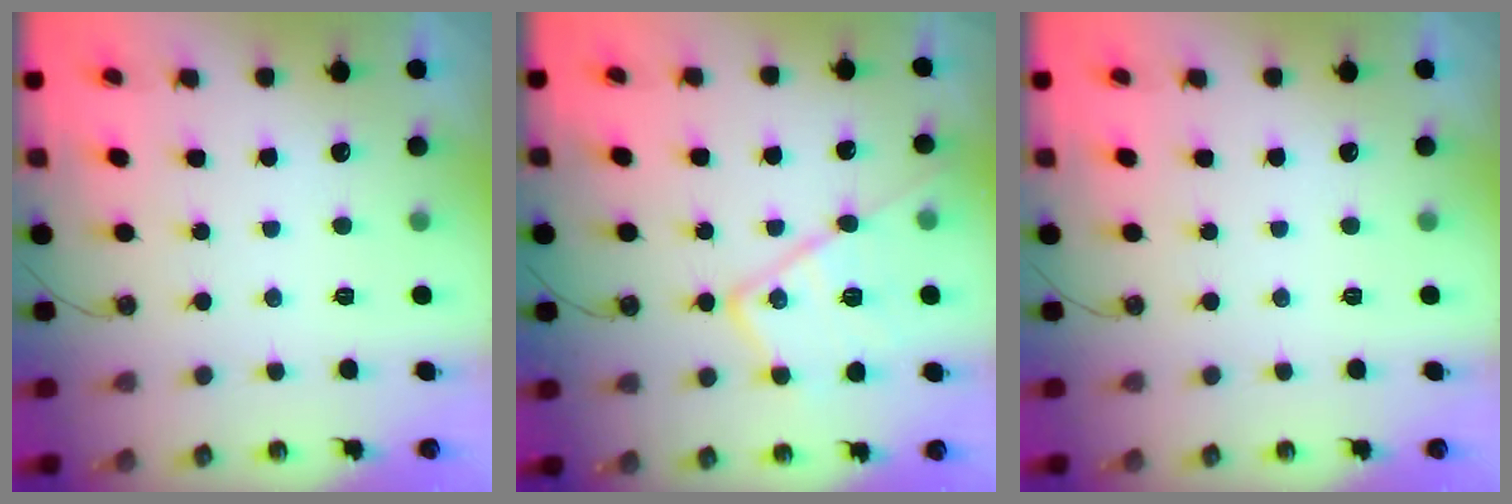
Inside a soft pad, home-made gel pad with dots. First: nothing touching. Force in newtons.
{"total": 17.2, "press": 17.2, "slide": 1.2}
{"total": 0.0}